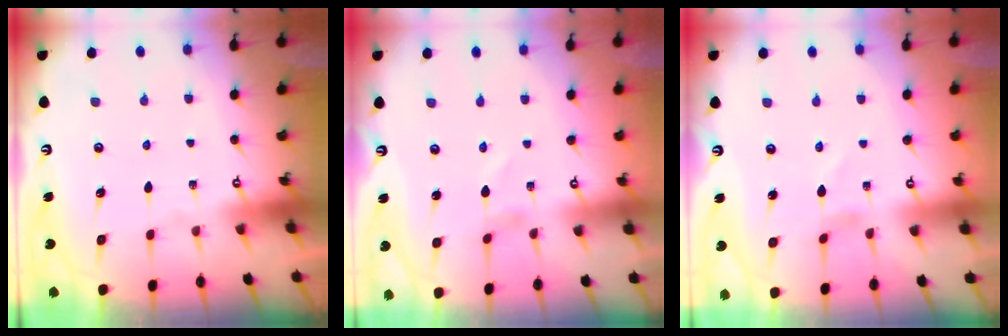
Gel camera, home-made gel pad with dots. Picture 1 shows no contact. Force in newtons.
{"total": 1.3, "press": 1.3, "slide": 0.1}
{"total": 0.0}